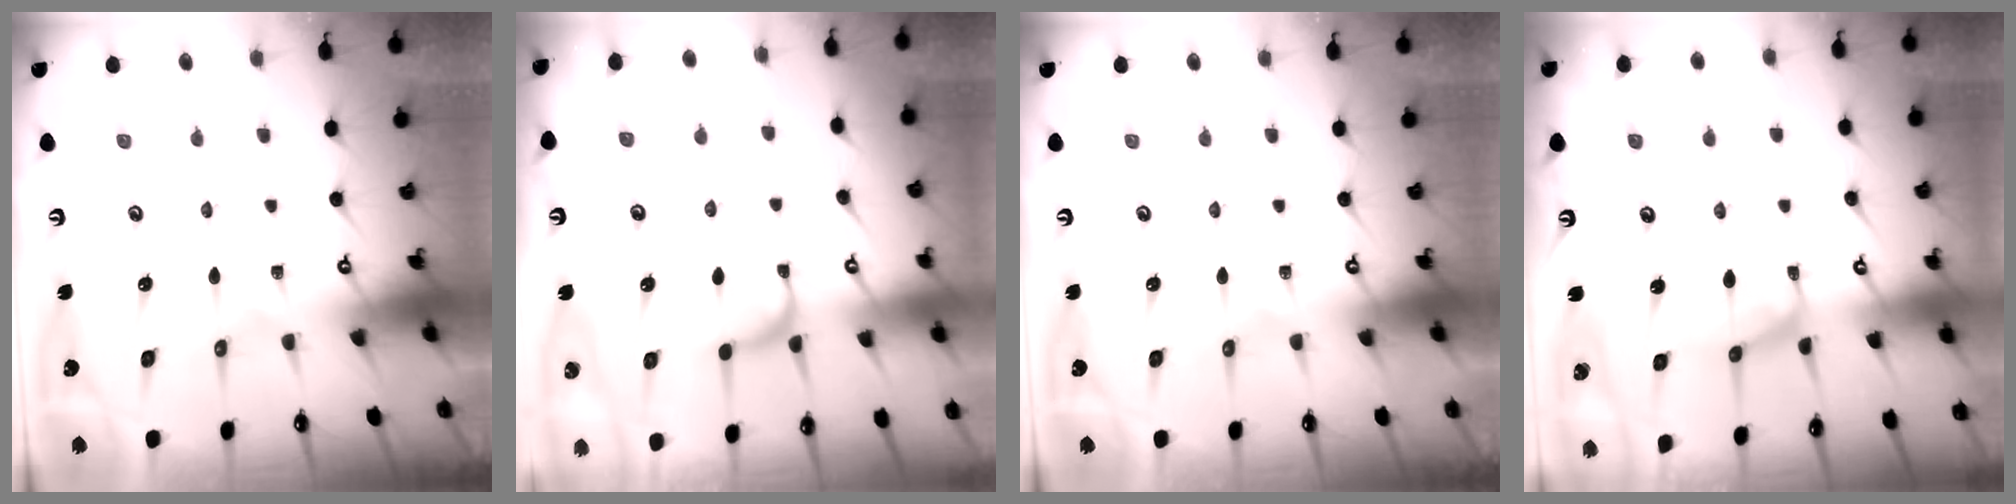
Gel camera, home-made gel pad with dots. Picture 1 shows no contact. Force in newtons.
{"total": 2.4, "press": 2.4, "slide": 0.4}
{"total": 0.0}
{"total": 0.9, "press": 0.6, "slide": 0.6}